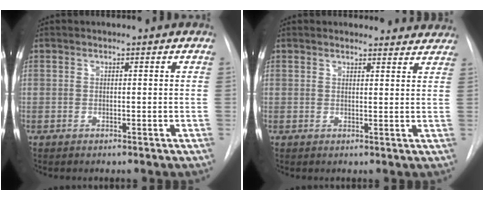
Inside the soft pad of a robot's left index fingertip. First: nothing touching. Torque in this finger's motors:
{"motor_torque": [0.94, -1.20, 0.02, 0.01]}